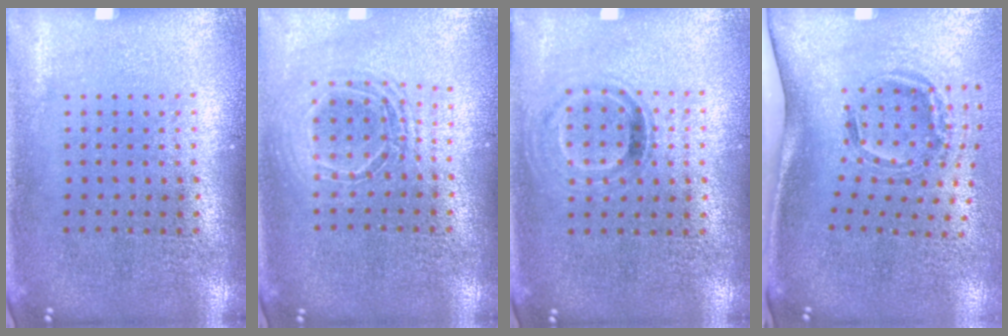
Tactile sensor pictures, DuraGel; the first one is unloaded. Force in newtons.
{"total": 1.7, "press": 1.4, "slide": 0.9}
{"total": 0.9, "press": 0.8, "slide": 0.4}
{"total": 2.0, "press": 1.2, "slide": 1.6}